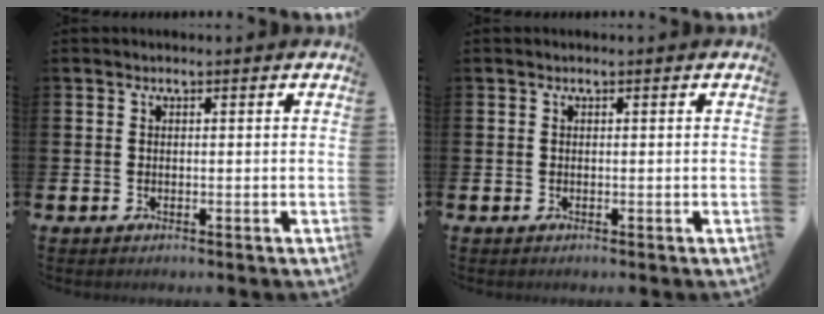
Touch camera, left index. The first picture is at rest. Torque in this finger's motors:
{"motor_torque": [-0.01, 0.01, 0.00, 0.00]}